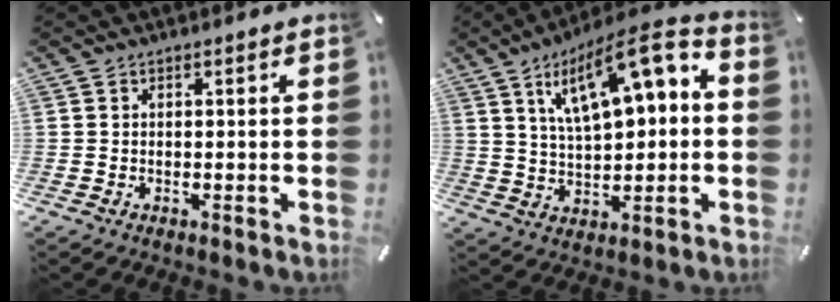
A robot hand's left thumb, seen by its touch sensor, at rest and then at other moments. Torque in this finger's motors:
{"motor_torque": [2.29, 2.72, 1.49, -1.27, 0.40]}